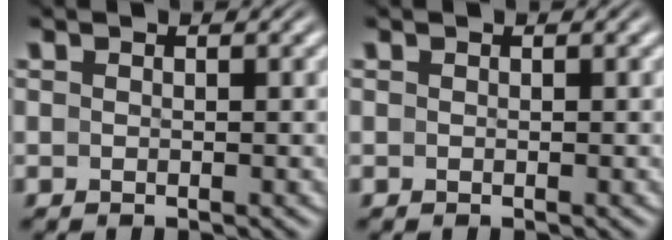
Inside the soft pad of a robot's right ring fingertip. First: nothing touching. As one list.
[{"total": 0.0}]